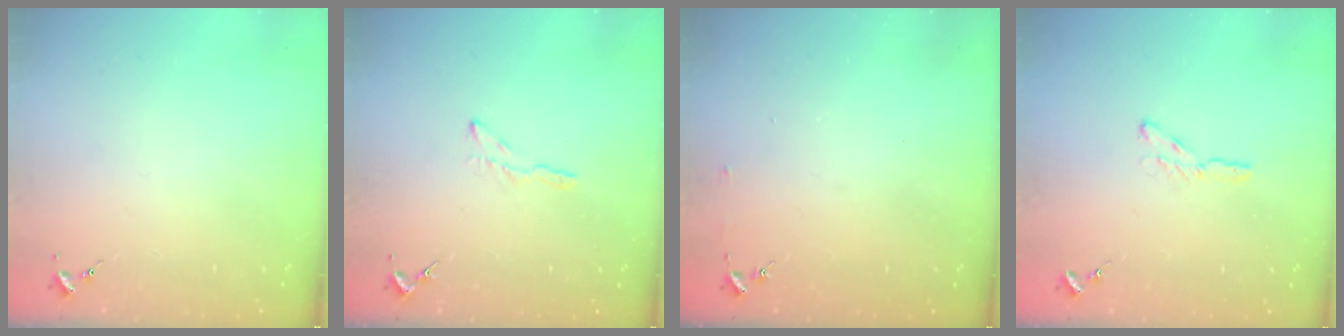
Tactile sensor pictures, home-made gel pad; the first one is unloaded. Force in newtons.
{"total": 3.8, "press": 3.7, "slide": 0.4}
{"total": 2.5, "press": 2.5, "slide": 0.2}
{"total": 4.3, "press": 4.2, "slide": 0.4}